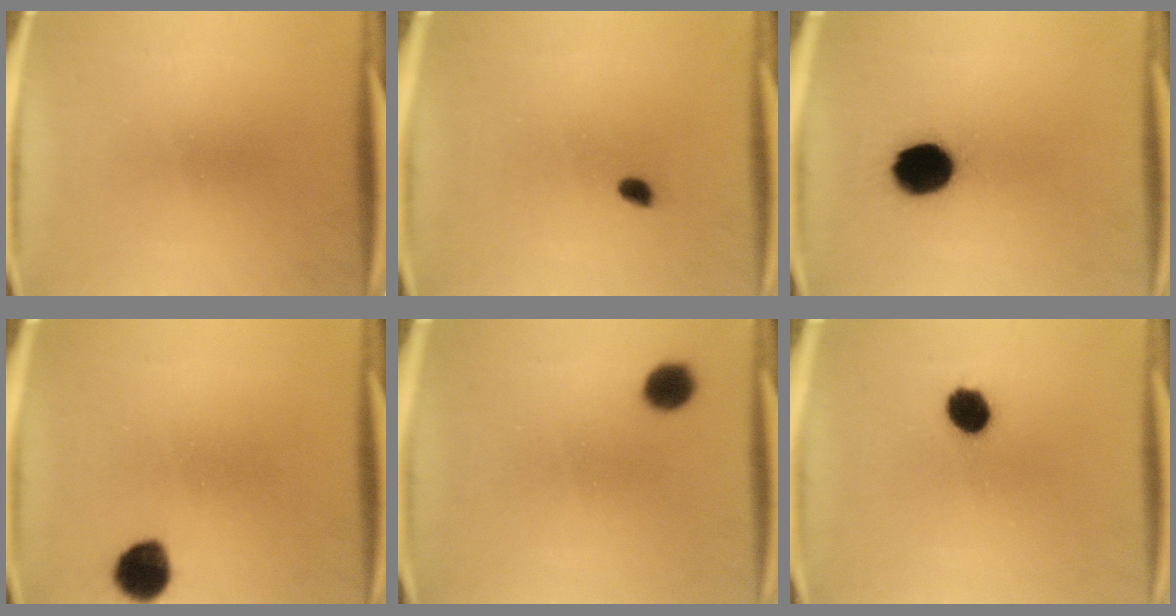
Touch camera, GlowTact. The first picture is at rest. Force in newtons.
{"total": 1.6}
{"total": 12.6}
{"total": 7.5}
{"total": 4.7}
{"total": 6.3}